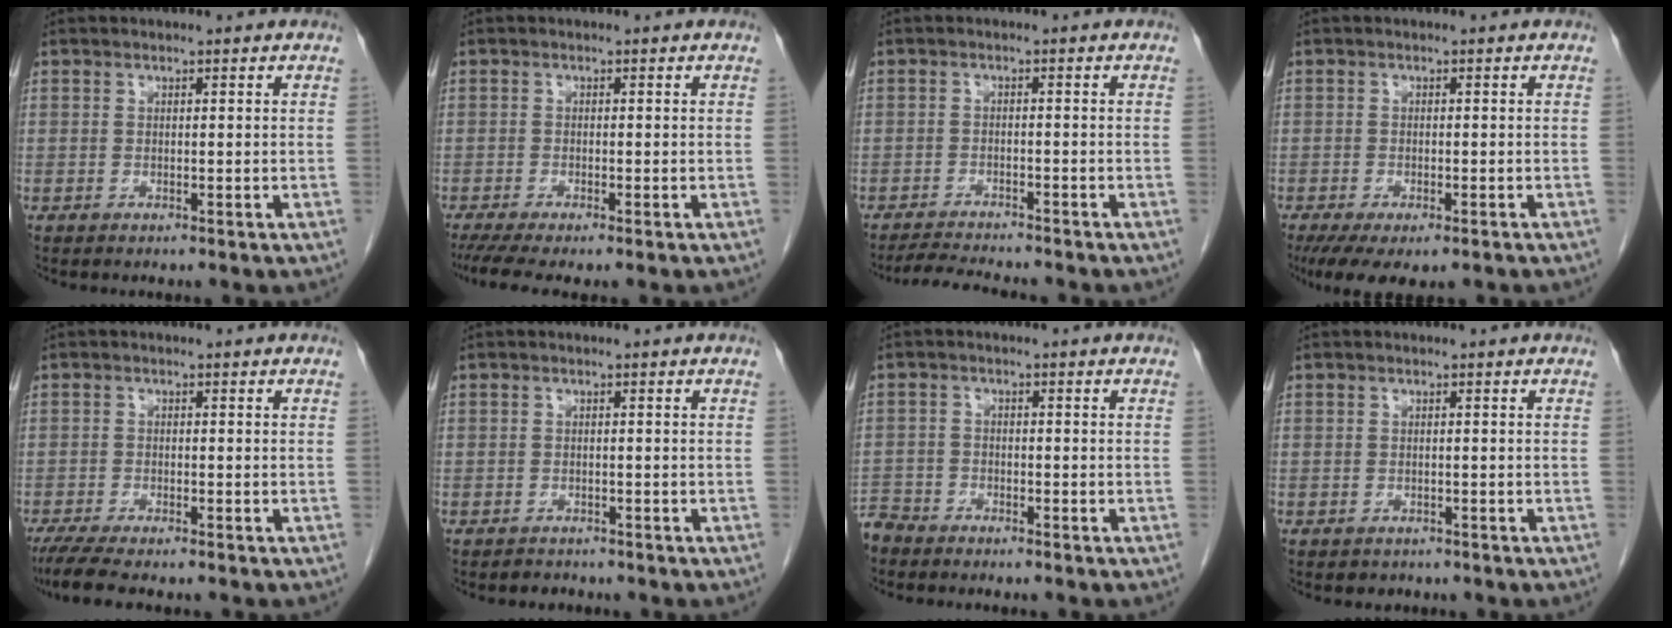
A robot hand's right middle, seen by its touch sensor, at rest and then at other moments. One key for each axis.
{"total": 5.2, "fx": -3.9, "fy": 0.5, "fz": 3.4, "tx": -0.054, "ty": -0.013, "tz": -0.066}
{"total": 5.7, "fx": -5.4, "fy": 0.1, "fz": 1.8, "tx": -0.030, "ty": -0.016, "tz": -0.088}
{"total": 8.7, "fx": -6.0, "fy": 3.3, "fz": 5.4, "tx": -0.084, "ty": -0.014, "tz": -0.089}
{"total": 5.9, "fx": -4.9, "fy": 0.6, "fz": 3.3, "tx": -0.057, "ty": -0.016, "tz": -0.080}
{"total": 1.3, "fx": -1.1, "fy": 0.7, "fz": -0.3, "tx": -0.003, "ty": 0.000, "tz": -0.019}
{"total": 4.0, "fx": -3.8, "fy": 1.2, "fz": 0.0, "tx": 0.002, "ty": -0.006, "tz": -0.077}
{"total": 1.4, "fx": -1.1, "fy": 0.9, "fz": 0.0, "tx": -0.008, "ty": 0.001, "tz": -0.016}